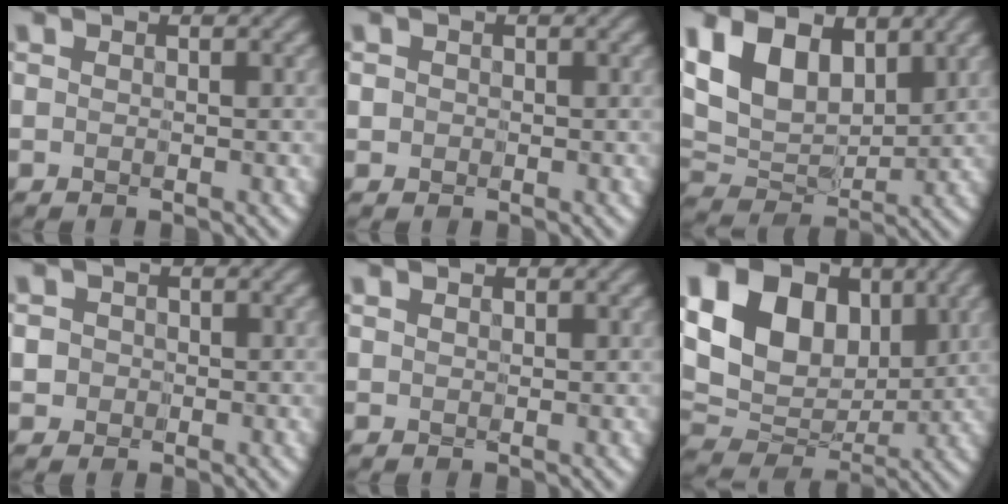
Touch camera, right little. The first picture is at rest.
{"total": 0.7, "force": [-0.1, 0.6, 0.0], "torque": [-0.001, 0.001, 0.002]}
{"total": 8.2, "force": [2.7, 5.5, 5.5], "torque": [-0.125, 0.000, 0.041]}
{"total": 1.4, "force": [-0.3, 1.4, 0.1], "torque": [-0.010, -0.005, 0.003]}
{"total": 0.9, "force": [0.6, 0.5, 0.3], "torque": [-0.008, 0.001, 0.015]}
{"total": 14.6, "force": [3.9, 10.6, 9.3], "torque": [-0.186, 0.031, 0.063]}